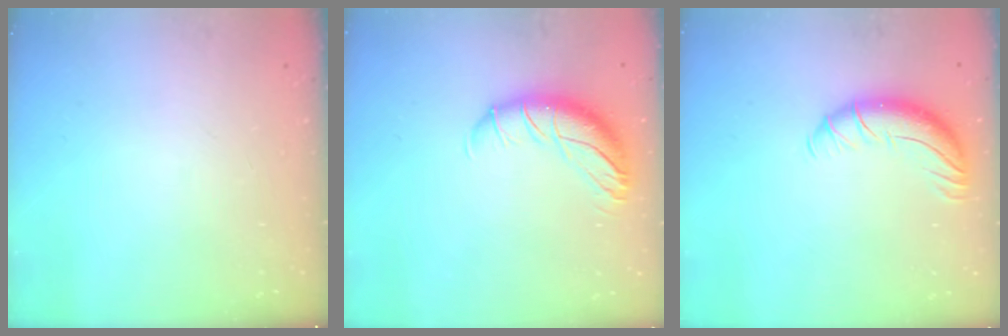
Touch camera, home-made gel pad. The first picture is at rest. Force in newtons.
{"total": 12.8, "press": 12.4, "slide": 2.9}
{"total": 9.8, "press": 9.5, "slide": 2.4}